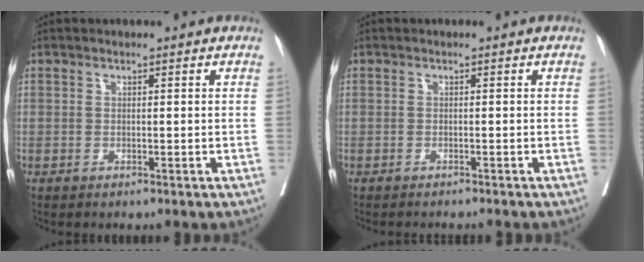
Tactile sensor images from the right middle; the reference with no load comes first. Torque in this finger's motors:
{"motor_torque": [0.00, -0.07, 0.02, 0.02]}